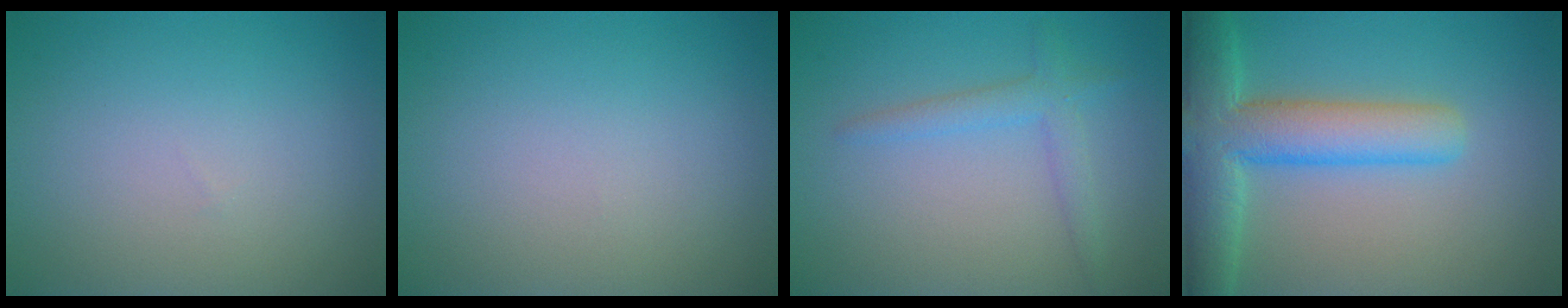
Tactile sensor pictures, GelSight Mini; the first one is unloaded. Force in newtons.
{"total": 0.0}
{"total": 1.3, "press": 1.3, "slide": 0.1}
{"total": 7.6, "press": 7.6, "slide": 0.4}